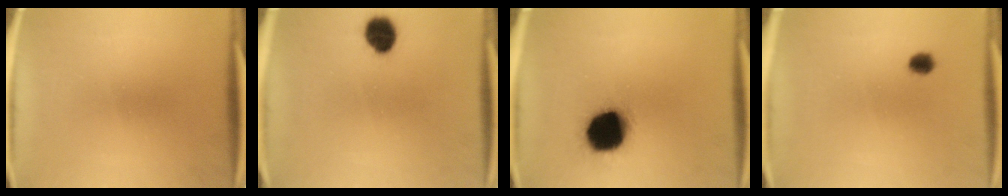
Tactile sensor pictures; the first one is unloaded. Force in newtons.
{"total": 7.0}
{"total": 17.1}
{"total": 2.4}